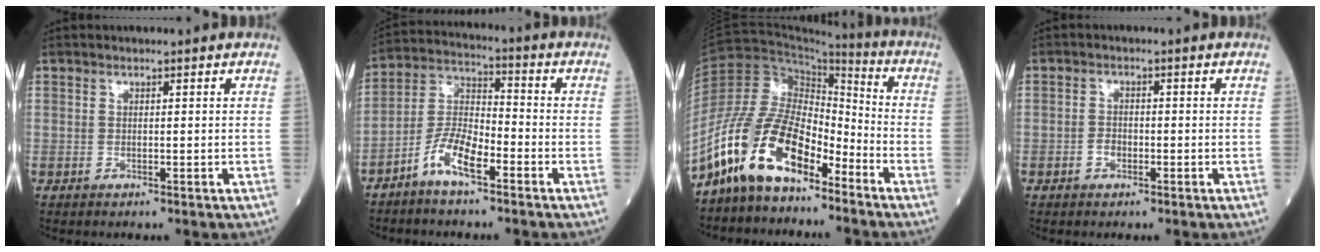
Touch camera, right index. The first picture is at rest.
{"total": 8.0, "force": [-4.8, 2.3, 6.0], "torque": [-0.128, 0.007, -0.098]}
{"total": 13.7, "force": [-9.6, 5.6, 8.0], "torque": [-0.173, 0.023, -0.185]}
{"total": 1.8, "force": [-0.8, 1.2, 1.1], "torque": [-0.013, 0.006, -0.014]}